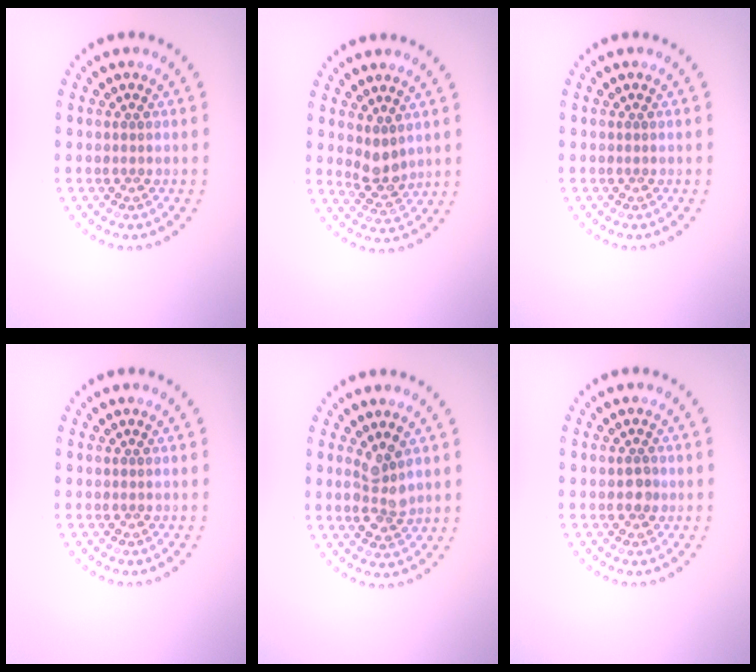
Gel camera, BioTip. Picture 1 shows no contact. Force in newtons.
{"total": 2.6, "press": 2.4, "slide": 1.2}
{"total": 0.0}
{"total": 0.0}
{"total": 2.8, "press": 2.7, "slide": 0.6}
{"total": 1.3, "press": 1.3, "slide": 0.2}